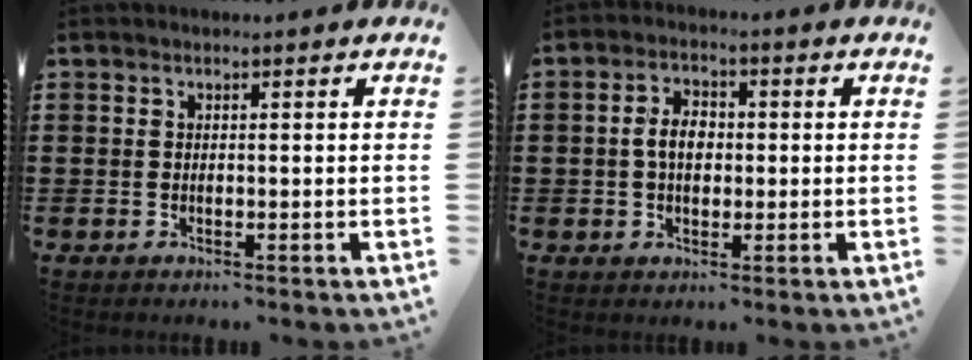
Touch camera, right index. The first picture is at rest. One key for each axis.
{"total": 4.3, "fx": 0.0, "fy": 2.7, "fz": 3.4, "tx": -0.068, "ty": 0.011, "tz": -0.003}